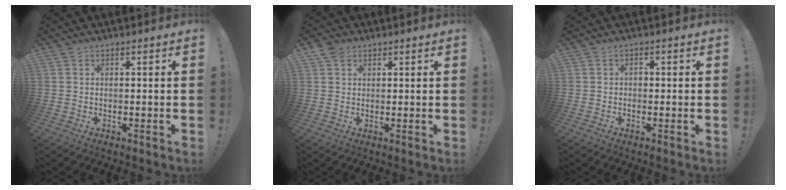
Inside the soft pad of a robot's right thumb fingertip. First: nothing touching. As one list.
[{"total": 3.4, "force": [2.0, 2.5, 1.2], "torque": [-0.016, -0.005, 0.036]}, {"total": 1.1, "force": [-0.5, 0.8, 0.5], "torque": [-0.016, 0.007, -0.008]}]